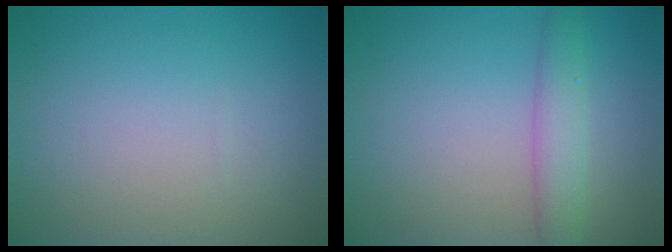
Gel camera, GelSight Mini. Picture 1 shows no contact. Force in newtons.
{"total": 2.9, "press": 2.9, "slide": 0.1}